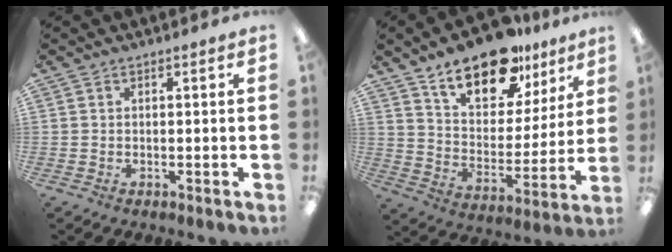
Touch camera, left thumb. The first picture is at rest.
{"total": 18.6, "force": [13.6, 8.7, 9.2], "torque": [-0.151, -0.080, 0.239]}